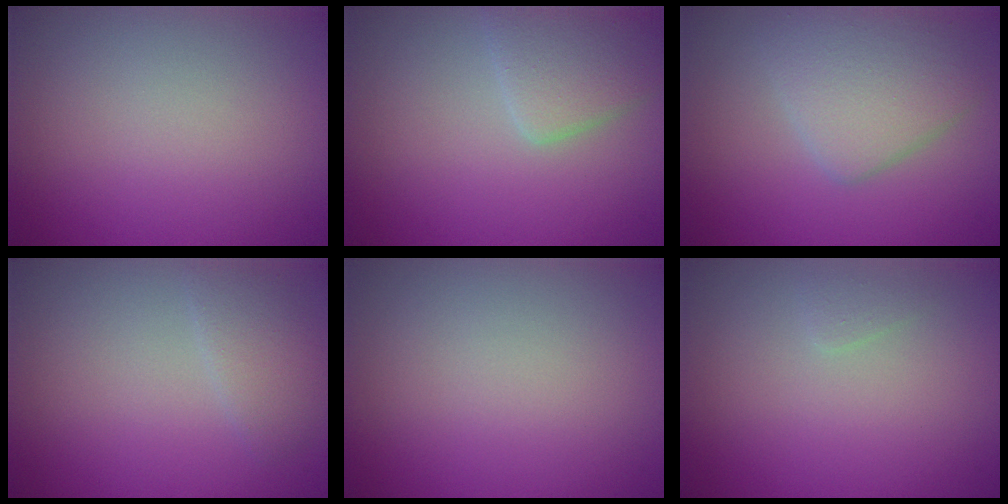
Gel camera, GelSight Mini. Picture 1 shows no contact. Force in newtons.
{"total": 3.4, "press": 3.4, "slide": 0.1}
{"total": 4.4, "press": 4.4, "slide": 0.1}
{"total": 1.9, "press": 1.9, "slide": 0.1}
{"total": 0.0}
{"total": 0.6, "press": 0.6, "slide": 0.1}